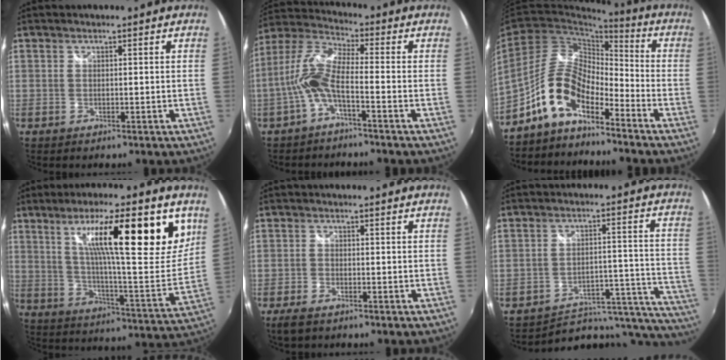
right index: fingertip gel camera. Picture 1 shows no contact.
{"total": 8.6, "force": [-2.5, 1.9, 7.9], "torque": [-0.181, 0.014, -0.050]}
{"total": 10.4, "force": [-7.2, 4.0, 6.3], "torque": [-0.133, 0.022, -0.142]}
{"total": 23.7, "force": [11.2, 4.5, 20.3], "torque": [-0.294, 0.007, 0.186]}
{"total": 4.2, "force": [-3.0, 1.7, 2.4], "torque": [-0.060, -0.010, -0.056]}
{"total": 19.5, "force": [-17.3, 6.2, 6.5], "torque": [-0.065, 0.023, -0.217]}